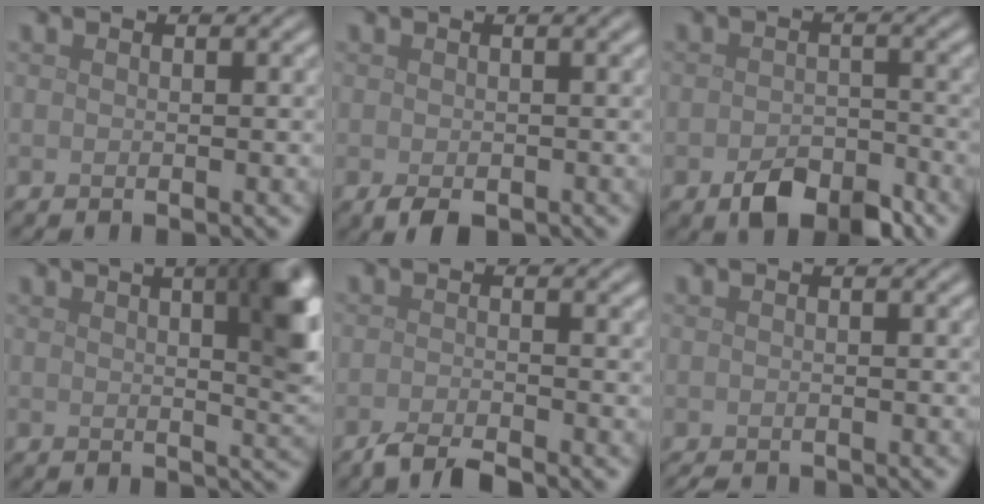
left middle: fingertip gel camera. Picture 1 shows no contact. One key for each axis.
{"total": 2.8, "fx": -1.1, "fy": 1.3, "fz": 2.2, "tx": -0.038, "ty": -0.010, "tz": -0.015}
{"total": 4.9, "fx": -3.1, "fy": 2.6, "fz": 2.8, "tx": -0.043, "ty": -0.006, "tz": -0.053}
{"total": 11.0, "fx": 3.4, "fy": 4.4, "fz": 9.6, "tx": -0.067, "ty": 0.030, "tz": 0.030}
{"total": 2.8, "fx": -2.3, "fy": 0.5, "fz": 1.5, "tx": -0.028, "ty": -0.001, "tz": -0.048}
{"total": 1.5, "fx": -1.5, "fy": 0.2, "fz": 0.2, "tx": -0.001, "ty": -0.007, "tz": -0.022}